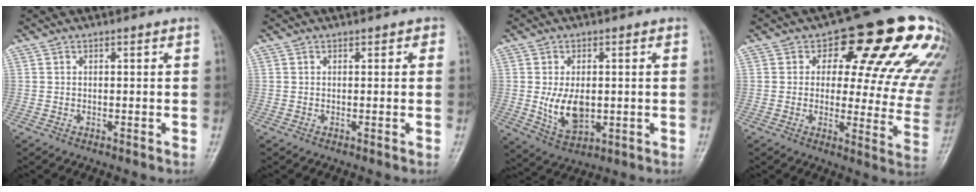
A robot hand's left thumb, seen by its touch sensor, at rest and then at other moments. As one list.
[{"total": 1.2, "force": [0.6, 0.8, 0.7], "torque": [0.006, 0.001, 0.002]}, {"total": 8.1, "force": [-0.3, 5.1, 6.3], "torque": [-0.098, -0.012, 0.006]}, {"total": 21.2, "force": [10.2, 9.8, 15.8], "torque": [-0.146, -0.024, 0.115]}]